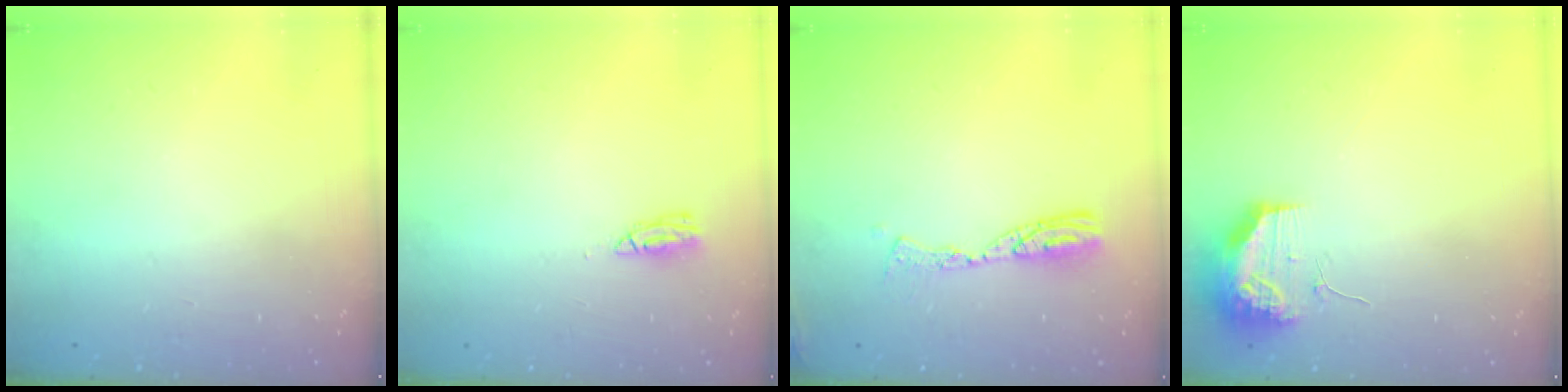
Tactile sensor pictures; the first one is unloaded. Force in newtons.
{"total": 5.4, "press": 5.4, "slide": 0.5}
{"total": 9.2, "press": 9.1, "slide": 0.7}
{"total": 11.0, "press": 10.9, "slide": 1.4}